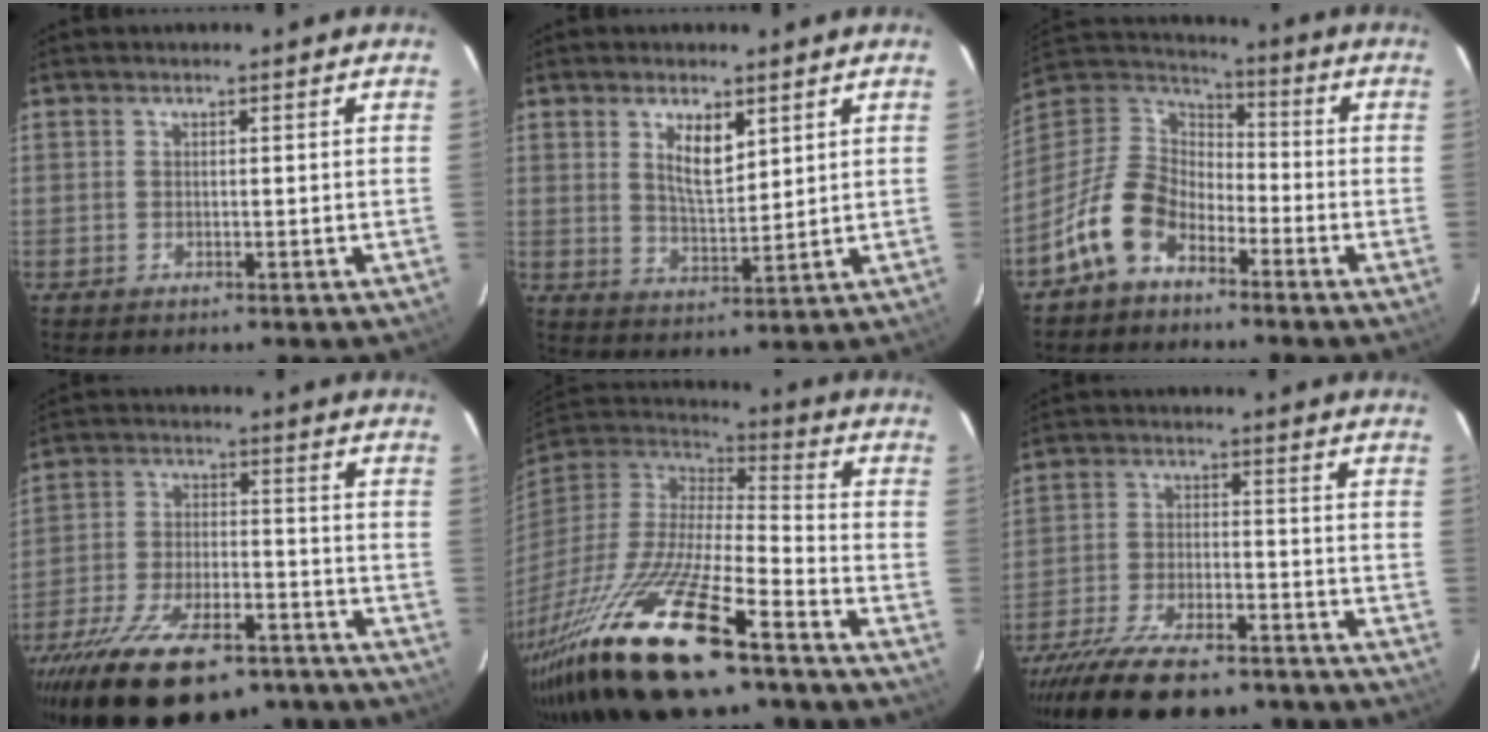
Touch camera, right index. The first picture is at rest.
{"total": 6.3, "force": [3.1, 2.5, 5.0], "torque": [-0.085, -0.002, 0.060]}
{"total": 12.5, "force": [-7.2, 7.9, 6.5], "torque": [-0.147, 0.021, -0.143]}
{"total": 25.0, "force": [-18.7, 9.9, 13.4], "torque": [-0.259, -0.023, -0.279]}
{"total": 31.9, "force": [-20.8, 8.9, 22.5], "torque": [-0.448, -0.056, -0.359]}
{"total": 20.9, "force": [-17.0, 7.0, 9.8], "torque": [-0.199, -0.023, -0.258]}